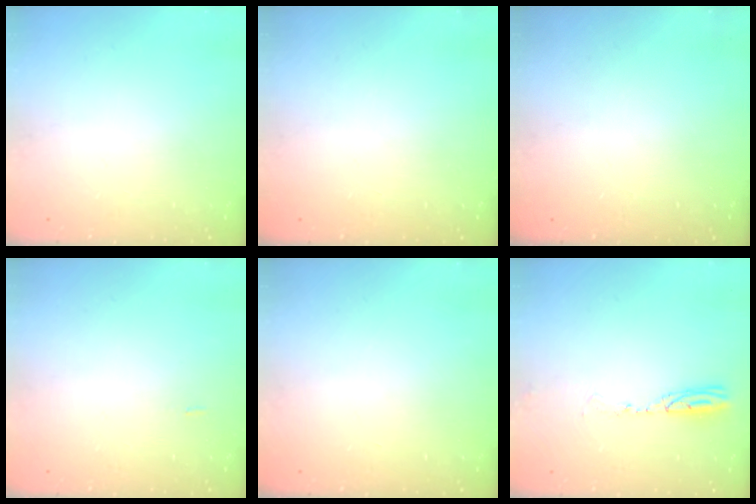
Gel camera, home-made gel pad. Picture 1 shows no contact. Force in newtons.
{"total": 1.0, "press": 0.0, "slide": 1.0}
{"total": 0.0}
{"total": 12.5, "press": 4.6, "slide": 11.7}
{"total": 0.0}
{"total": 5.0, "press": 4.9, "slide": 0.9}